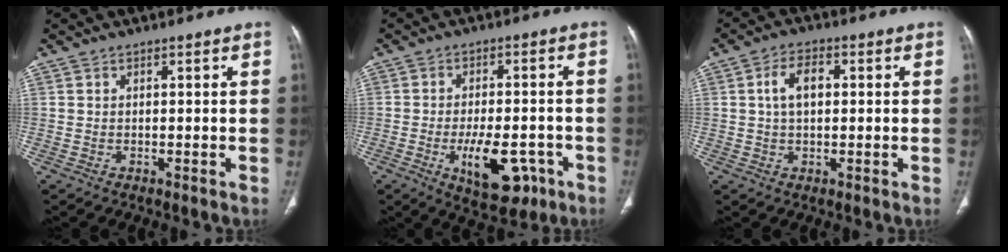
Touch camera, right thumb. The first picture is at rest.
{"total": 11.2, "force": [-4.6, 5.4, 8.7], "torque": [-0.113, 0.013, -0.058]}
{"total": 5.5, "force": [0.8, 3.2, 4.4], "torque": [-0.080, 0.013, 0.013]}